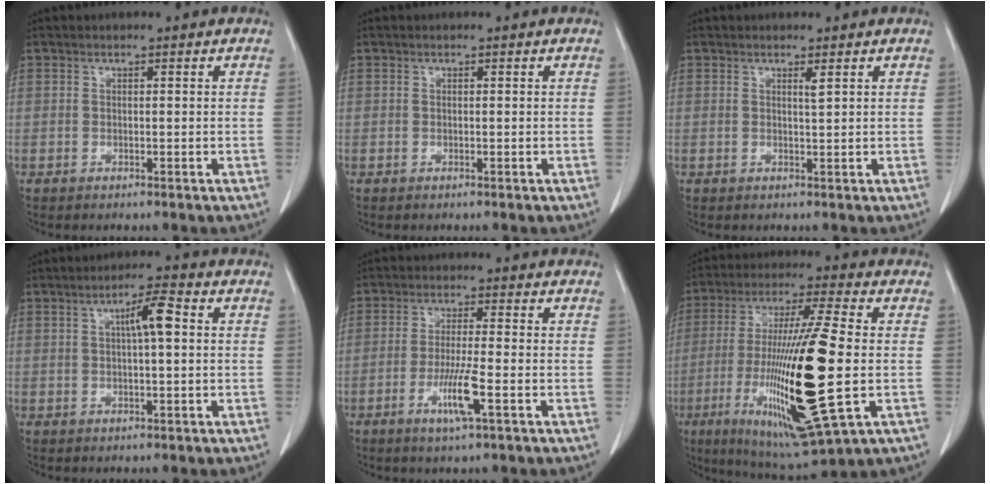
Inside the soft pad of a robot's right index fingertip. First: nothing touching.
{"total": 0.0}
{"total": 0.9, "force": [0.6, -0.2, 0.6], "torque": [-0.010, -0.002, 0.014]}
{"total": 4.9, "force": [1.0, 0.4, 4.8], "torque": [-0.083, 0.010, 0.015]}
{"total": 6.2, "force": [-2.4, -0.1, 5.7], "torque": [-0.104, -0.011, -0.043]}
{"total": 22.4, "force": [-4.5, 1.6, 21.9], "torque": [-0.443, -0.034, -0.074]}